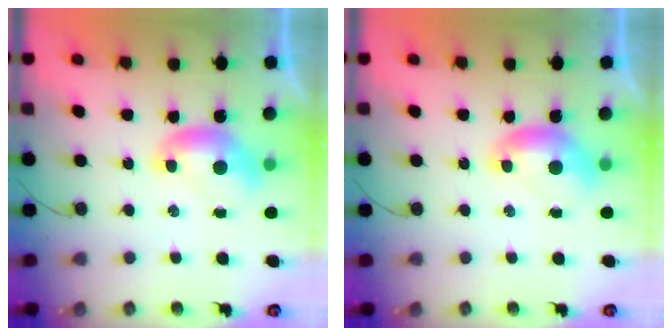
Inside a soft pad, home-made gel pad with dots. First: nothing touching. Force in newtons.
{"total": 0.0}